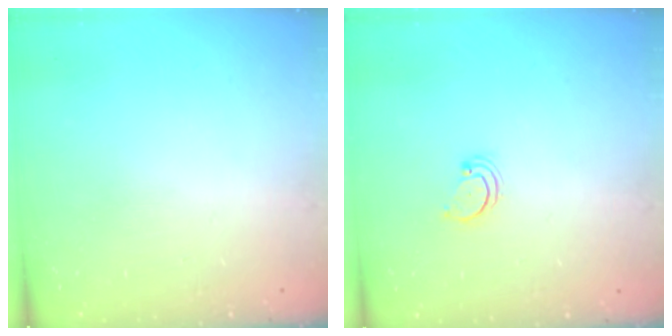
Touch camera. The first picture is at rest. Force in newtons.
{"total": 2.2, "press": 2.2, "slide": 0.2}